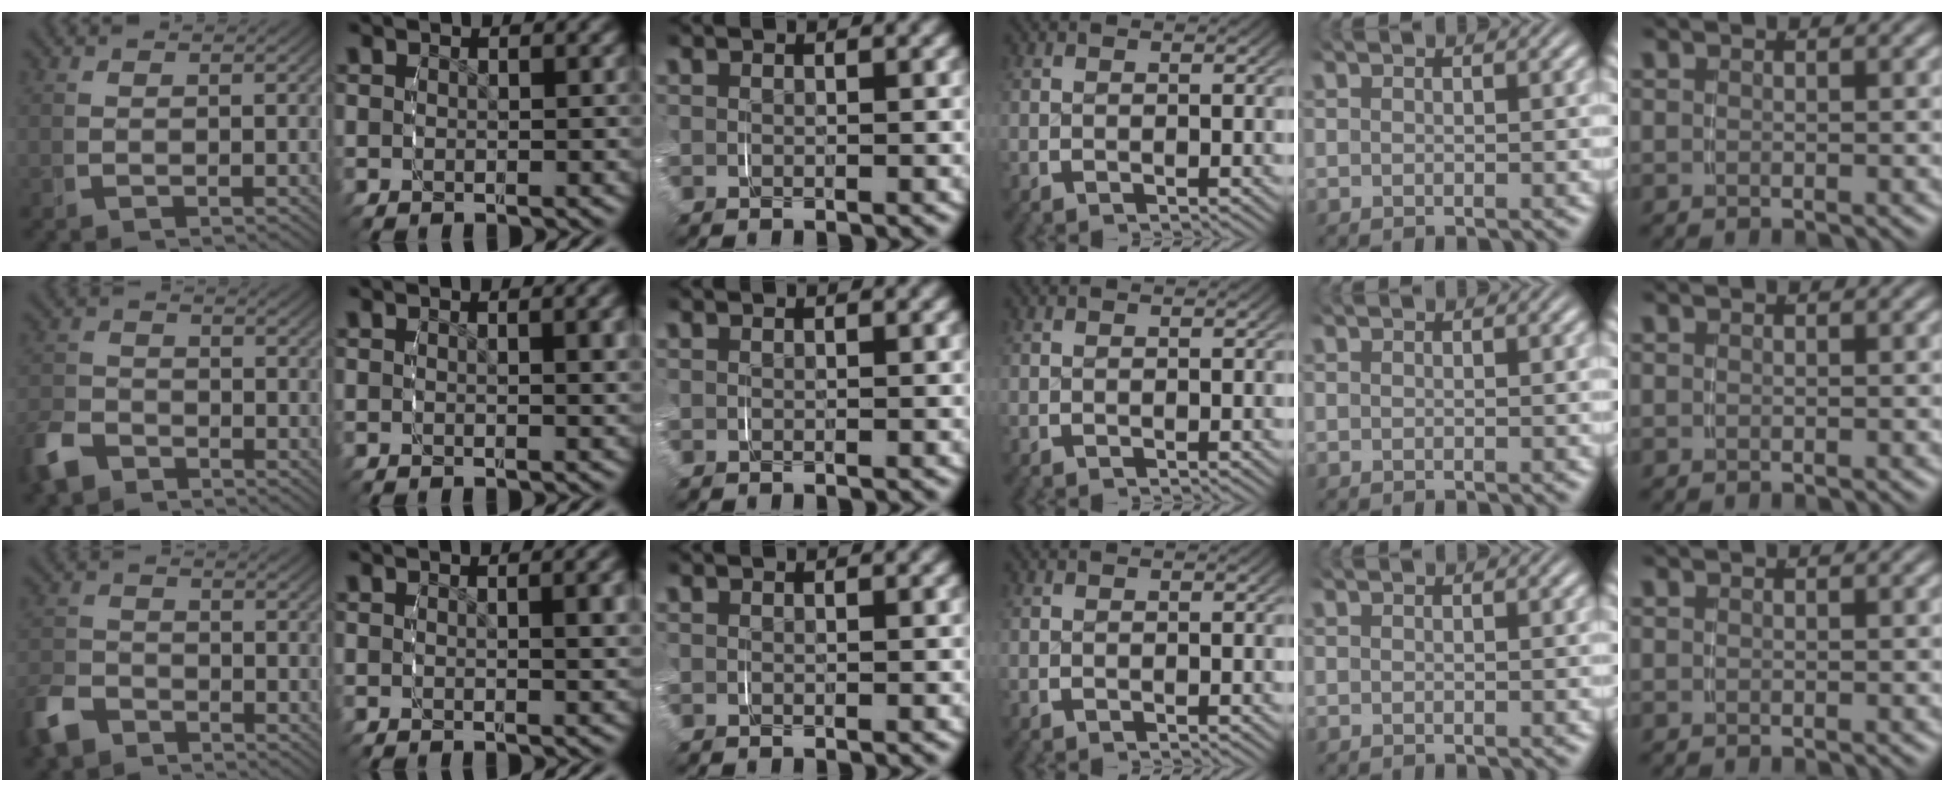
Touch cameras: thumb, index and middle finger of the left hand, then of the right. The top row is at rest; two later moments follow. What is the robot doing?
{"motion": "grasp_and_lifting", "object": "lipstick"}